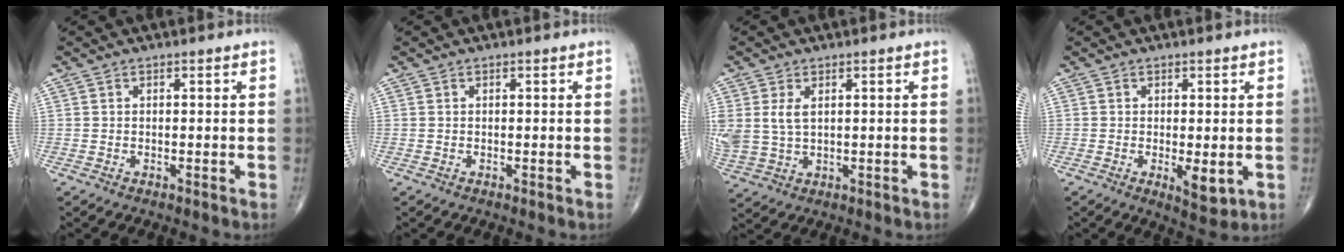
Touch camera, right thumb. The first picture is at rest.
{"total": 0.0}
{"total": 7.1, "force": [1.6, 4.5, 5.2], "torque": [-0.128, 0.001, 0.044]}
{"total": 4.4, "force": [-0.8, 1.8, 3.9], "torque": [-0.054, -0.013, -0.007]}